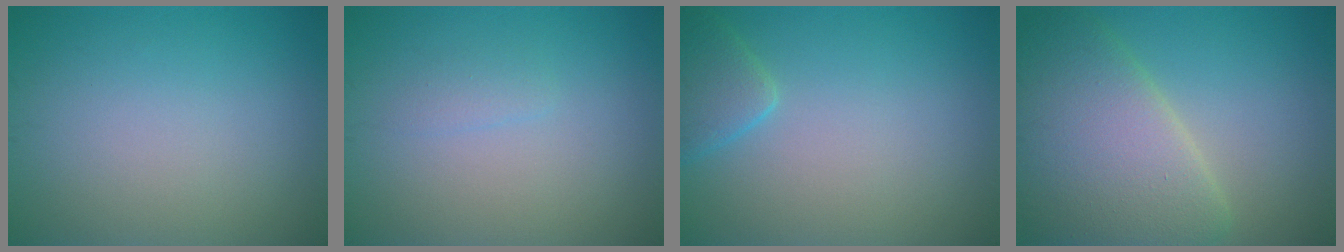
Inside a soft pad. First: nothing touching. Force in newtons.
{"total": 0.8, "press": 0.8, "slide": 0.1}
{"total": 2.6, "press": 2.6, "slide": 0.2}
{"total": 8.6, "press": 8.6, "slide": 0.4}